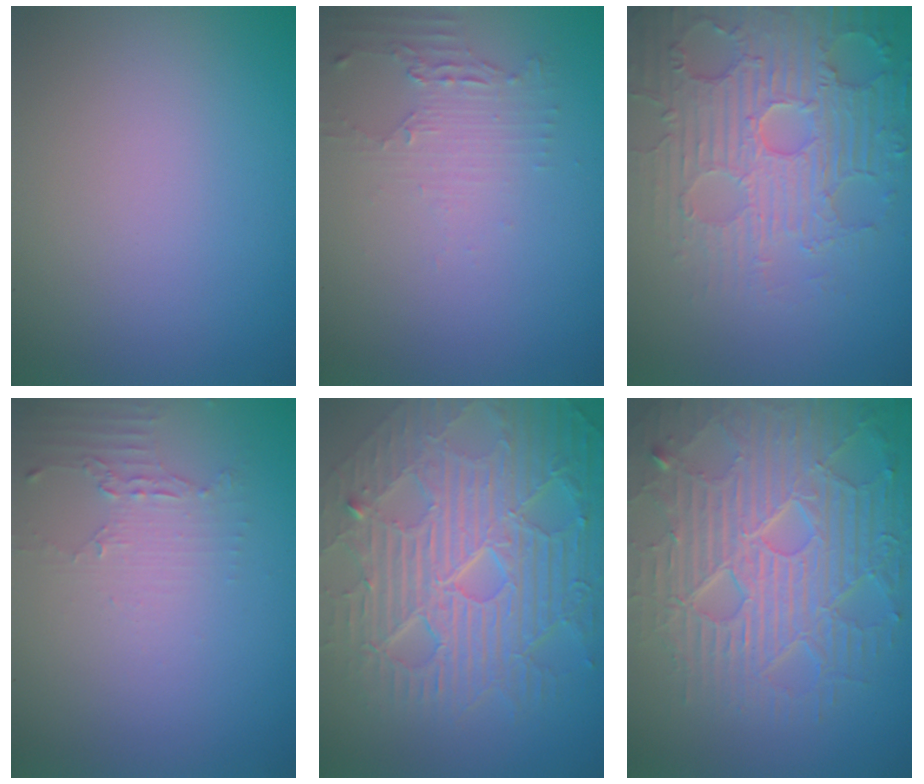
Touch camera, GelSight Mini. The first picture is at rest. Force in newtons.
{"total": 2.3, "press": 1.6, "slide": 1.6}
{"total": 6.2, "press": 5.5, "slide": 2.8}
{"total": 2.2, "press": 1.6, "slide": 1.5}
{"total": 10.8, "press": 7.0, "slide": 8.2}
{"total": 9.0, "press": 6.4, "slide": 6.3}